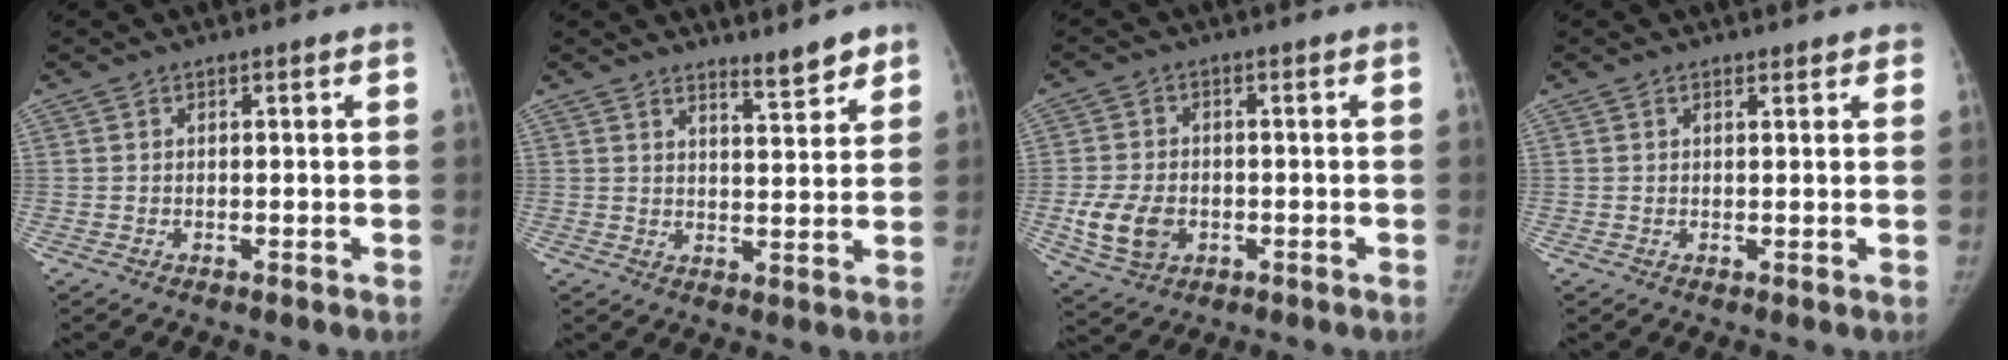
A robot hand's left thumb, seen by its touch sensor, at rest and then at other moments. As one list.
[{"total": 4.8, "force": [4.2, 1.1, 2.1], "torque": [-0.019, -0.038, 0.064]}, {"total": 8.4, "force": [-1.9, 6.1, 5.3], "torque": [-0.096, -0.002, -0.028]}, {"total": 1.6, "force": [1.2, 0.7, 0.7], "torque": [0.000, -0.003, 0.013]}]